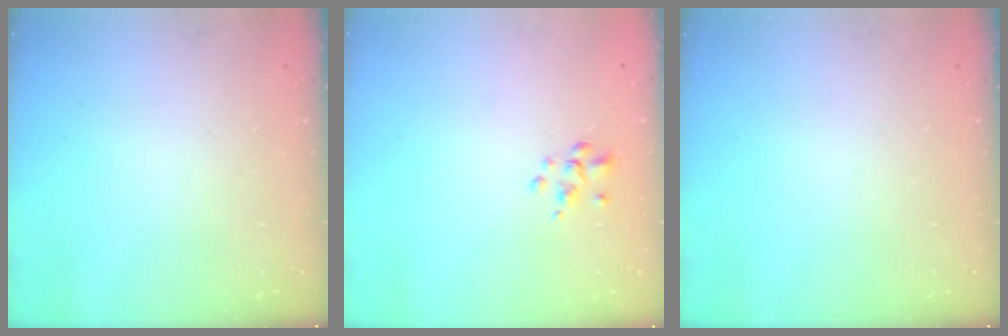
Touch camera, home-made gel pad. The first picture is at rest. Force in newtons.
{"total": 1.5, "press": 1.5, "slide": 0.5}
{"total": 0.0}